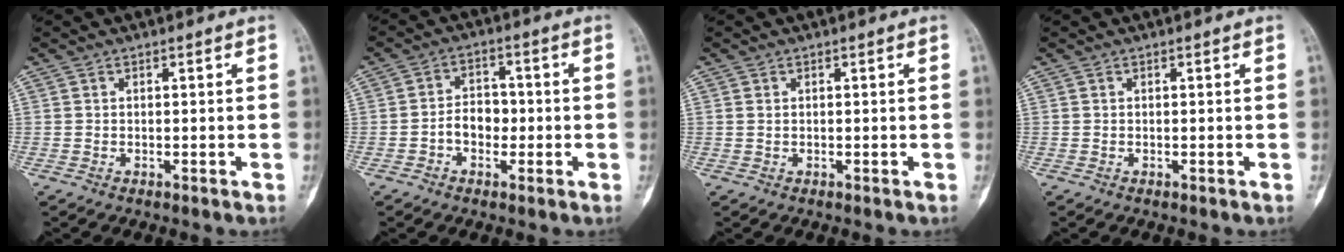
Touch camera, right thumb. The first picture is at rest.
{"total": 5.3, "force": [-1.3, 3.9, 3.3], "torque": [-0.035, 0.021, -0.030]}
{"total": 0.6, "force": [0.2, 0.4, 0.3], "torque": [-0.008, 0.003, 0.004]}
{"total": 0.0}